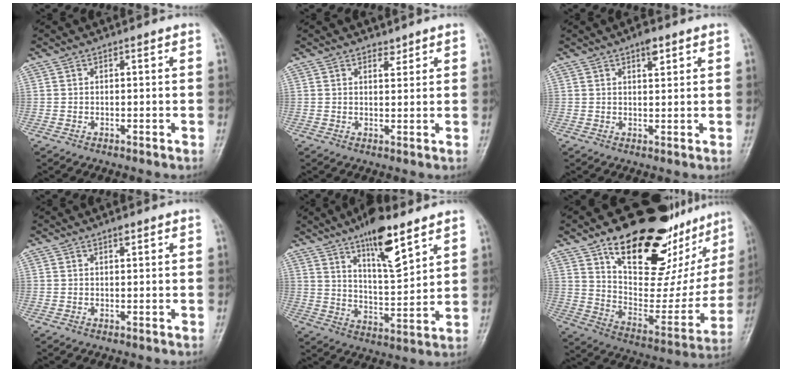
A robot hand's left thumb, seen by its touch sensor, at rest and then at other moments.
{"total": 1.8, "force": [1.5, 1.0, 0.5], "torque": [0.007, -0.011, 0.021]}
{"total": 3.1, "force": [1.9, 1.2, 2.1], "torque": [-0.024, -0.007, 0.027]}
{"total": 1.2, "force": [0.8, 0.4, 0.8], "torque": [-0.008, -0.002, 0.011]}
{"total": 13.2, "force": [8.5, 3.9, 9.2], "torque": [-0.133, -0.052, 0.145]}
{"total": 30.8, "force": [18.7, 13.7, 20.3], "torque": [-0.241, -0.061, 0.290]}